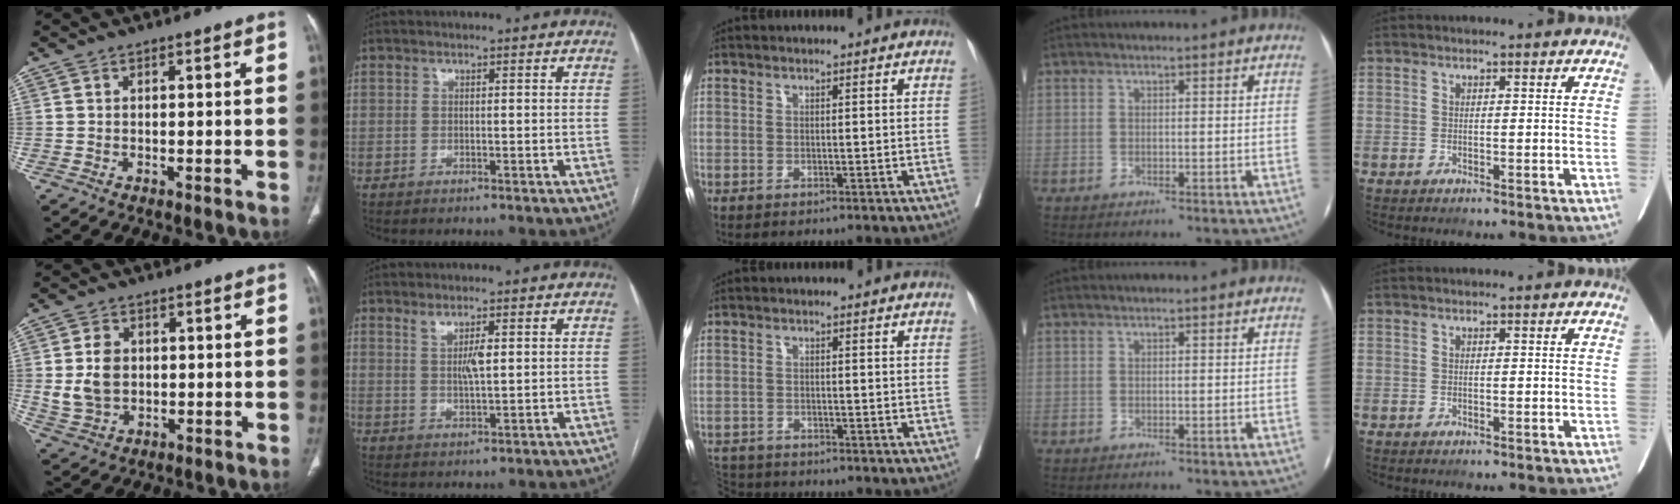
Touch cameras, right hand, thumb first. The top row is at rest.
{"thumb": {"total": 7.5, "force": [0.8, 5.7, 4.9], "torque": [-0.083, -0.004, 0.026]}, "index": {"total": 3.1, "force": [1.1, 0.5, 2.8], "torque": [-0.054, 0.000, 0.022]}, "middle": {"total": 6.1, "force": [-5.7, 1.9, 1.1], "torque": [-0.022, -0.008, -0.096]}}